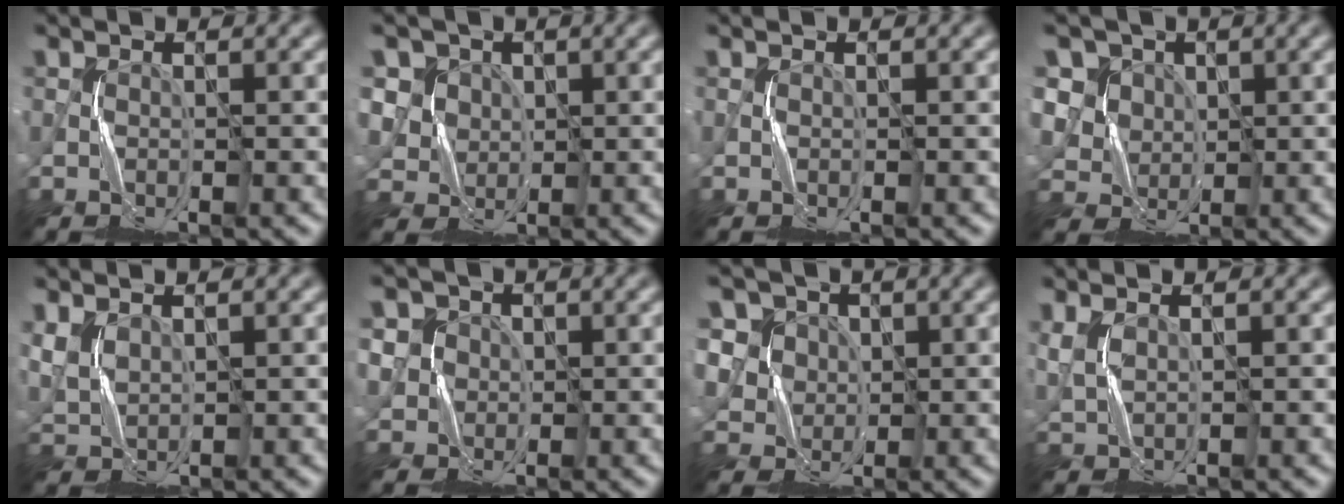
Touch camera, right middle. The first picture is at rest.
{"total": 5.2, "force": [2.4, 4.4, 1.4], "torque": [-0.042, 0.002, 0.040]}
{"total": 0.0}
{"total": 7.1, "force": [3.3, 5.8, 2.6], "torque": [-0.067, 0.008, 0.048]}
{"total": 2.7, "force": [1.6, 1.3, 1.7], "torque": [-0.057, 0.000, 0.038]}
{"total": 4.1, "force": [1.4, 3.8, 0.8], "torque": [-0.025, 0.012, 0.019]}
{"total": 6.7, "force": [3.1, 5.6, 2.1], "torque": [-0.054, 0.005, 0.042]}
{"total": 1.7, "force": [1.0, 0.5, 1.3], "torque": [-0.046, 0.001, 0.025]}